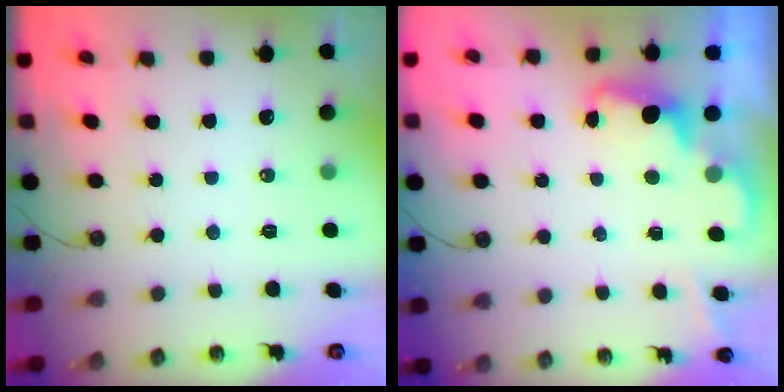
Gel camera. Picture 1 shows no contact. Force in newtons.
{"total": 2.4, "press": 2.3, "slide": 0.6}